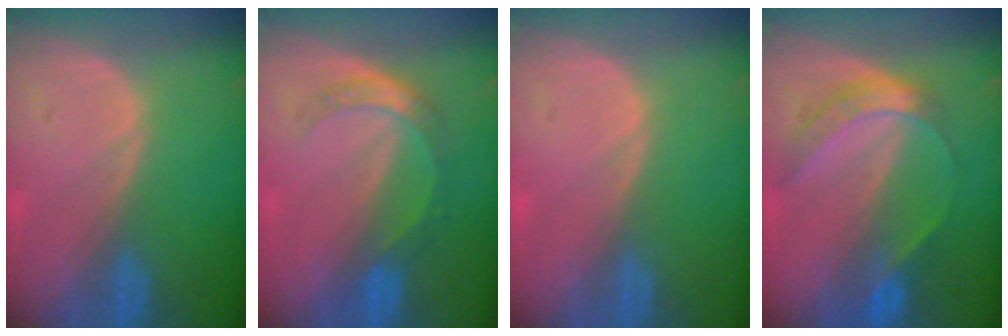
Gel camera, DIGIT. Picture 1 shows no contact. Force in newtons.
{"total": 5.4, "press": 4.7, "slide": 2.5}
{"total": 0.5, "press": 0.1, "slide": 0.5}
{"total": 6.8, "press": 5.6, "slide": 3.9}